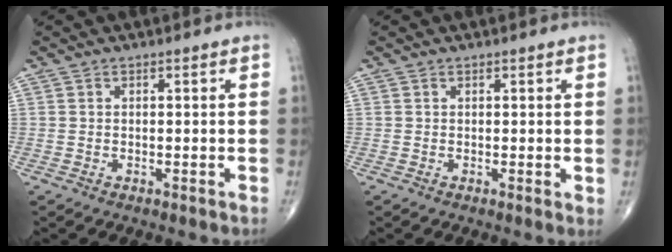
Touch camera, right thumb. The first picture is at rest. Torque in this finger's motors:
{"motor_torque": [-0.17, 0.01, -0.35, -0.22, 0.01]}